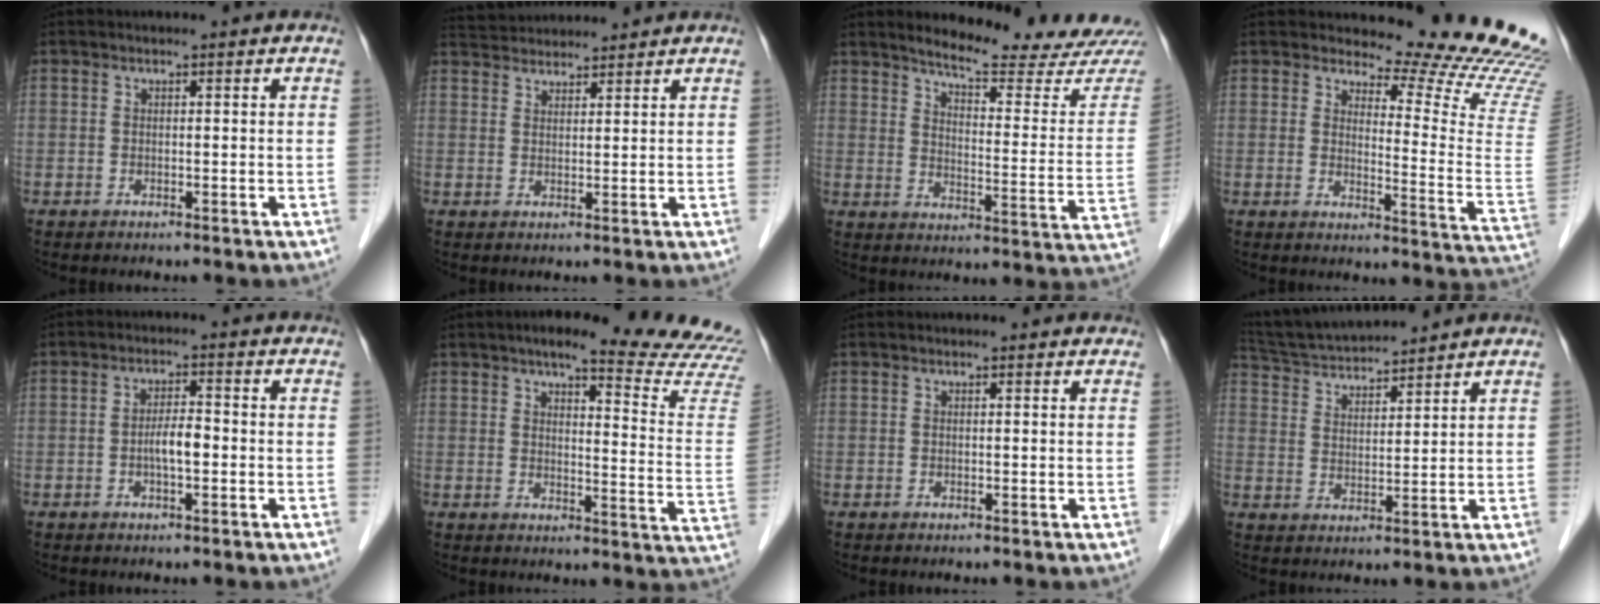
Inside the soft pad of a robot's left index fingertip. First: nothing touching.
{"total": 6.8, "force": [6.6, 1.0, 1.2], "torque": [-0.027, 0.038, 0.109]}
{"total": 17.7, "force": [16.7, 0.2, 6.0], "torque": [-0.083, -0.099, 0.203]}
{"total": 16.3, "force": [15.6, 0.0, 4.9], "torque": [-0.060, -0.146, 0.163]}
{"total": 3.3, "force": [-0.8, 0.8, 3.1], "torque": [-0.059, 0.004, -0.015]}
{"total": 19.2, "force": [17.4, 0.9, 7.9], "torque": [-0.093, -0.086, 0.186]}
{"total": 0.5, "force": [0.5, 0.2, 0.1], "torque": [-0.006, -0.001, 0.004]}
{"total": 11.2, "force": [10.6, 0.9, 3.5], "torque": [-0.073, 0.025, 0.191]}